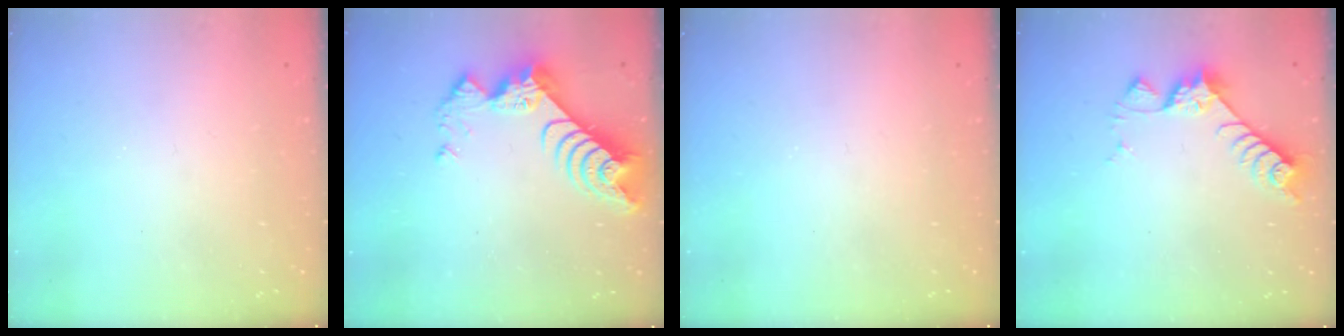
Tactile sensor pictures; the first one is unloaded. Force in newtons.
{"total": 9.9, "press": 9.9, "slide": 0.8}
{"total": 0.0}
{"total": 7.0, "press": 7.0, "slide": 0.5}